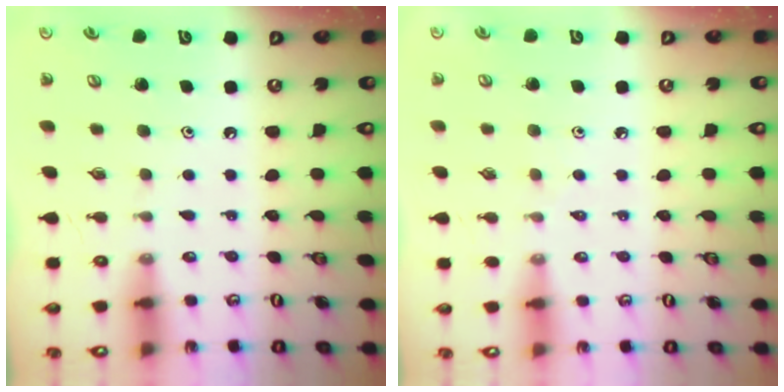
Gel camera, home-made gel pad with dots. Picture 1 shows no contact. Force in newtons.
{"total": 3.3, "press": 3.2, "slide": 0.7}